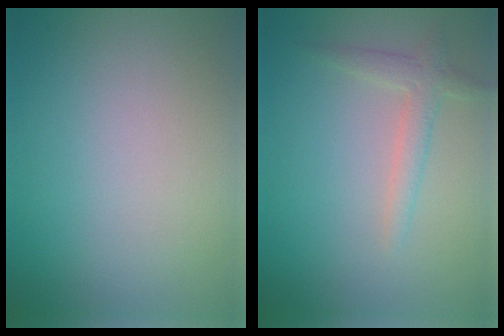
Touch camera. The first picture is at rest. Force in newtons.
{"total": 2.0, "press": 2.0, "slide": 0.2}